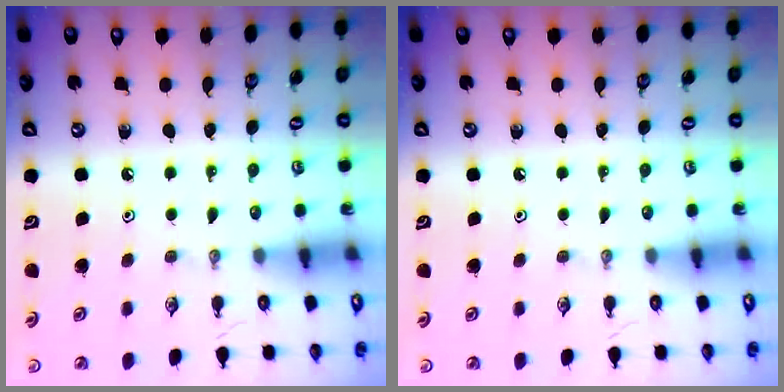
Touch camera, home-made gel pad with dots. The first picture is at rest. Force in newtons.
{"total": 0.0}